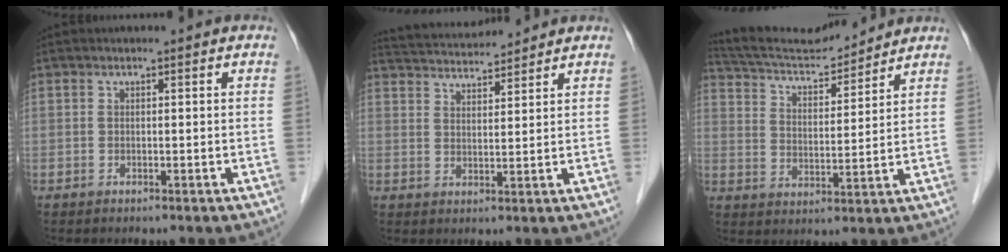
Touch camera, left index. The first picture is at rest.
{"total": 9.3, "force": [9.0, 0.7, 2.3], "torque": [-0.052, 0.025, 0.148]}
{"total": 13.7, "force": [13.1, 1.5, 3.6], "torque": [-0.072, 0.015, 0.227]}